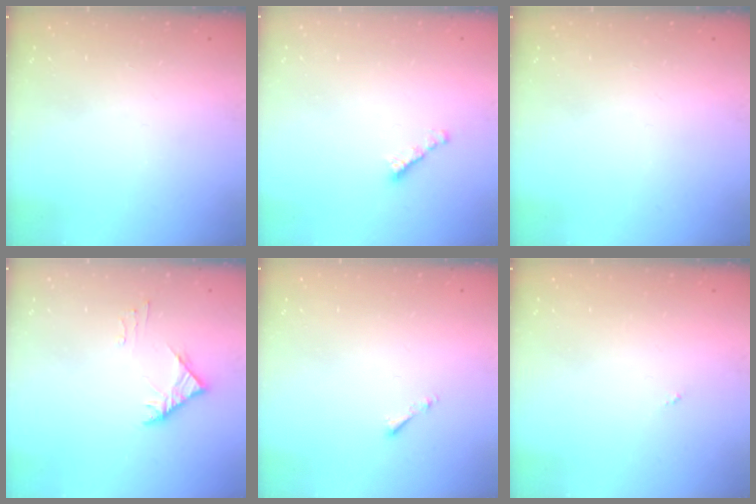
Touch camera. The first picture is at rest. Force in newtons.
{"total": 2.7, "press": 2.7, "slide": 0.2}
{"total": 0.0}
{"total": 3.3, "press": 3.2, "slide": 0.8}
{"total": 0.8, "press": 0.7, "slide": 0.3}
{"total": 0.0}